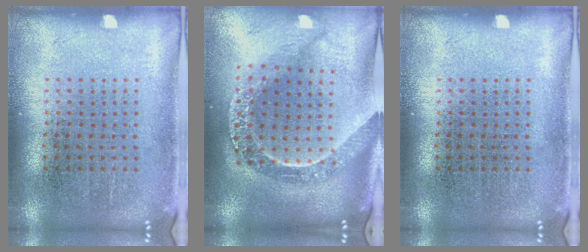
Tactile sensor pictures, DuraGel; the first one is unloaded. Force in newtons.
{"total": 2.7, "press": 2.2, "slide": 1.6}
{"total": 0.0}